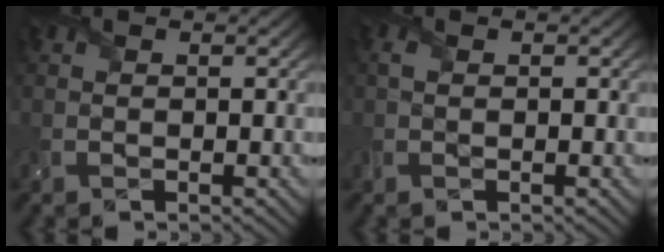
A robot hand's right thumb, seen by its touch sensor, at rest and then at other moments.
{"total": 0.9, "force": [0.0, 0.5, 0.8], "torque": [-0.023, 0.003, -0.003]}